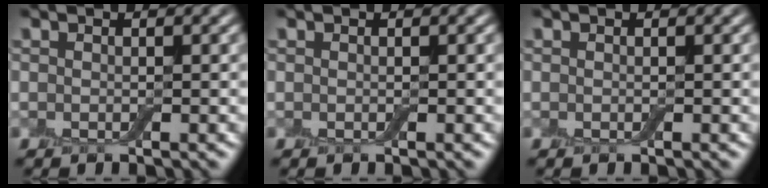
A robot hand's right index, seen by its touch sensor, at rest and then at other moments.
{"total": 0.0}
{"total": 0.0}